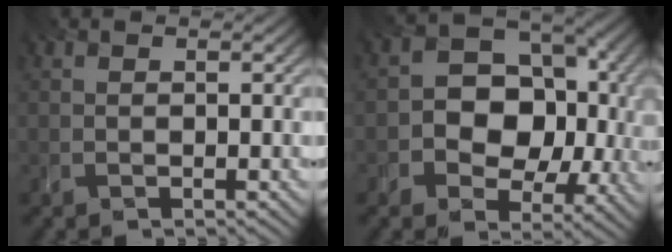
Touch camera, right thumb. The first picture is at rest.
{"total": 10.9, "force": [-0.4, 8.5, 6.8], "torque": [-0.094, -0.009, -0.022]}